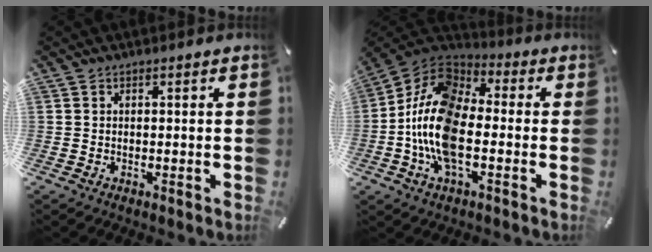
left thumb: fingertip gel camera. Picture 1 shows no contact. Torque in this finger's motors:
{"motor_torque": [0.33, 1.62, 1.55, -0.85, 0.87]}